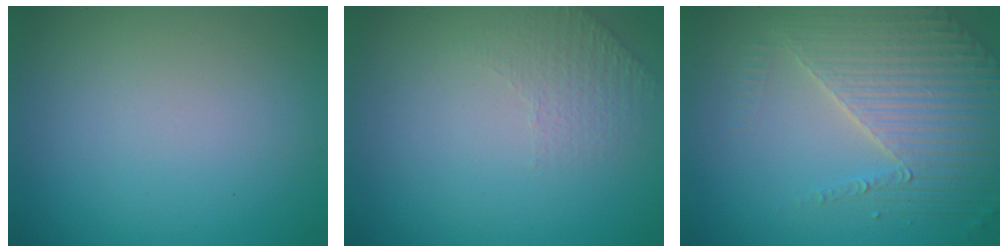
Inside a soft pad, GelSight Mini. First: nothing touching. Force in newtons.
{"total": 1.3, "press": 0.8, "slide": 1.1}
{"total": 4.6, "press": 4.1, "slide": 2.0}